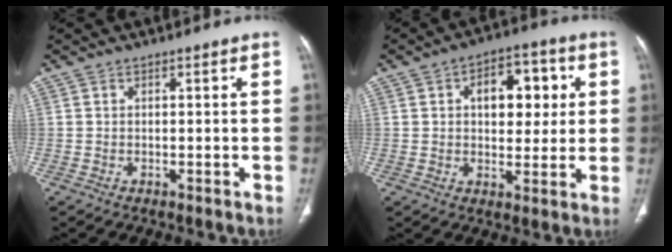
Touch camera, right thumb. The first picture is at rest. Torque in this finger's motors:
{"motor_torque": [0.48, 1.95, 0.54, -0.17, 0.01]}